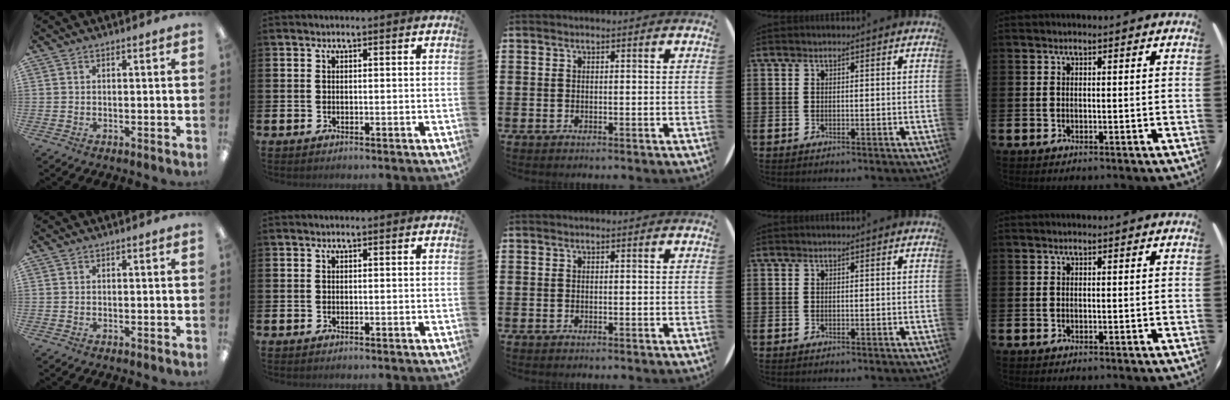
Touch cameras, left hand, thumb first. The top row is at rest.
{}